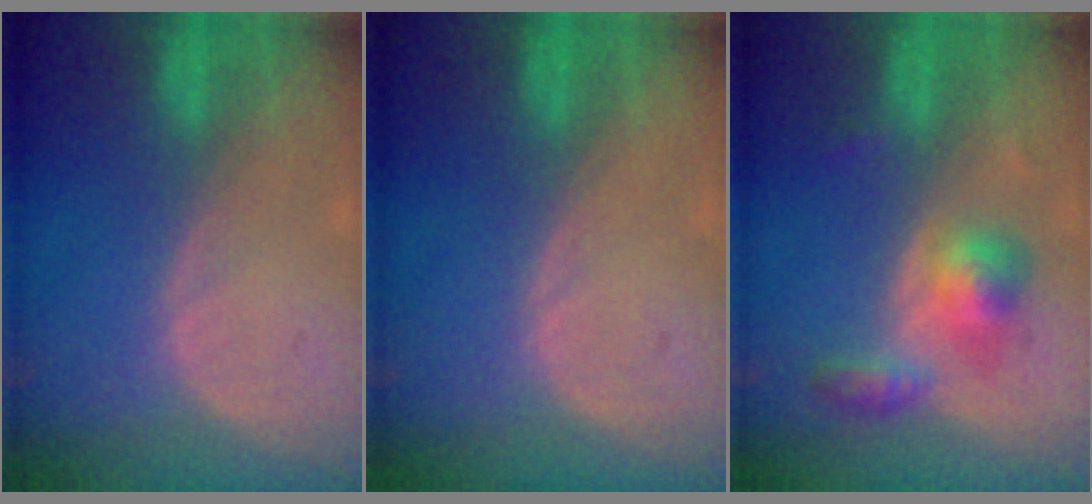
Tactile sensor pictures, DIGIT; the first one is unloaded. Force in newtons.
{"total": 0.0}
{"total": 5.5, "press": 5.3, "slide": 1.5}